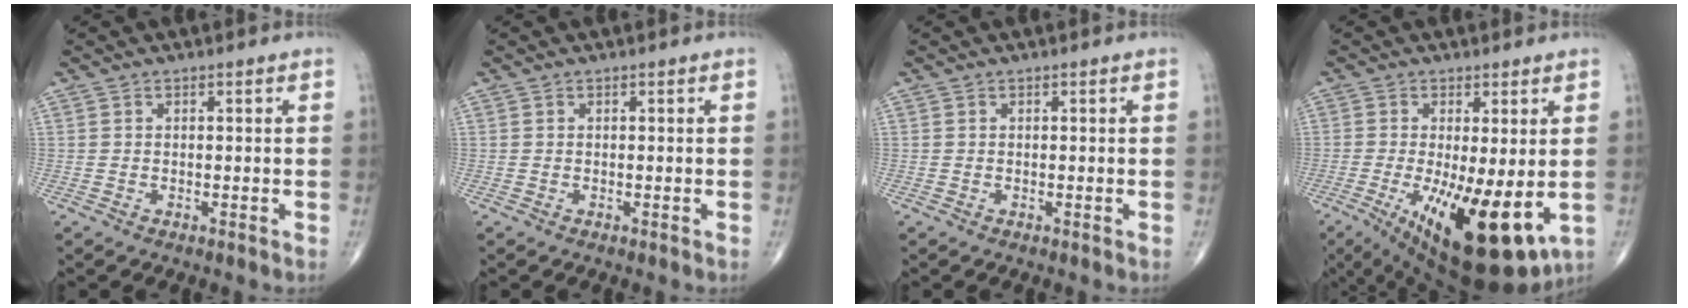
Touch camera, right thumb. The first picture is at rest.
{"total": 0.0}
{"total": 0.0}
{"total": 17.5, "force": [-3.9, 6.2, 15.9], "torque": [-0.242, -0.034, -0.038]}